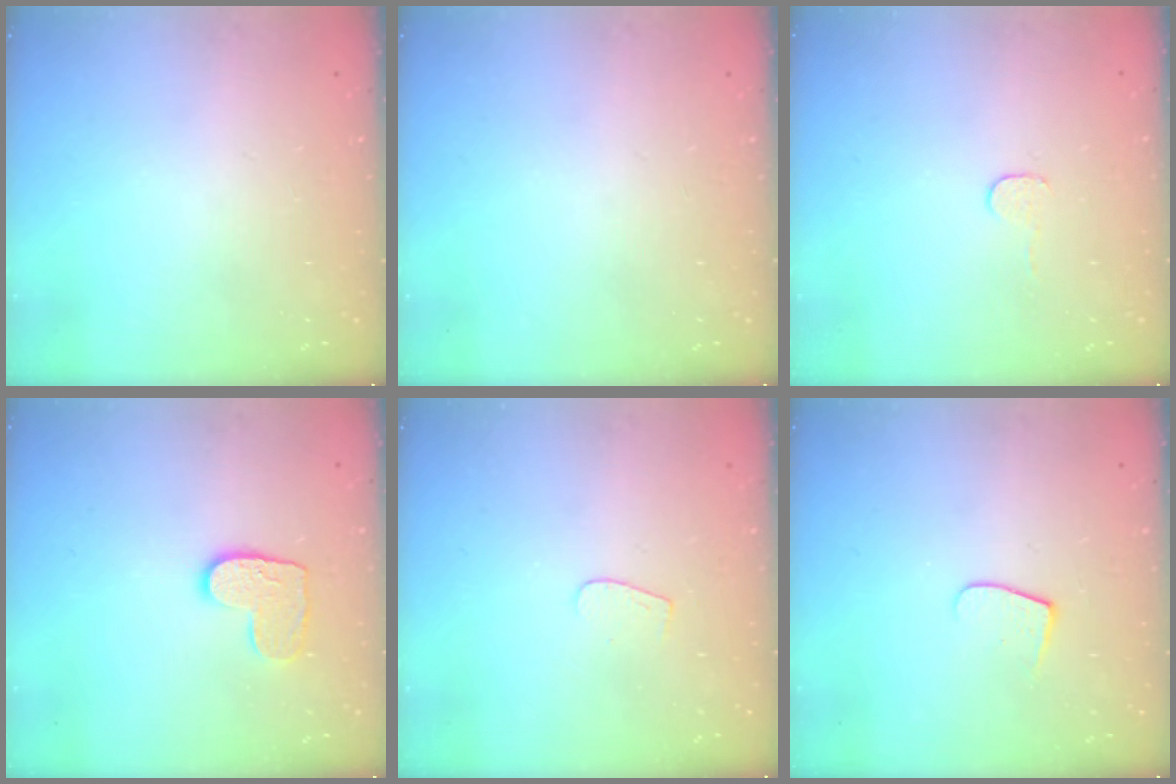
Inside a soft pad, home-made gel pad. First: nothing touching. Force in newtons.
{"total": 0.0}
{"total": 3.0, "press": 3.0, "slide": 0.3}
{"total": 8.9, "press": 8.9, "slide": 0.4}
{"total": 3.9, "press": 3.9, "slide": 0.4}
{"total": 5.8, "press": 5.8, "slide": 0.7}